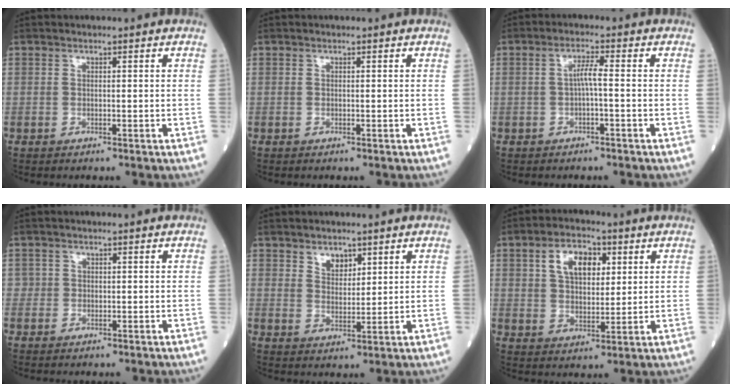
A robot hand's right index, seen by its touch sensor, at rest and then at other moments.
{"total": 0.0}
{"total": 2.5, "force": [-0.4, 0.1, 2.4], "torque": [-0.043, 0.006, -0.007]}
{"total": 0.9, "force": [0.2, 0.9, 0.0], "torque": [0.009, 0.002, 0.000]}
{"total": 3.4, "force": [2.3, 1.9, 1.7], "torque": [-0.028, -0.002, 0.046]}
{"total": 7.9, "force": [3.1, 4.4, 5.8], "torque": [-0.105, 0.015, 0.057]}